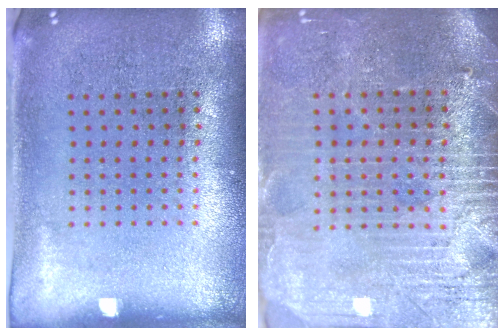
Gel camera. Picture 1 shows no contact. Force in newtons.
{"total": 3.7, "press": 3.5, "slide": 1.3}